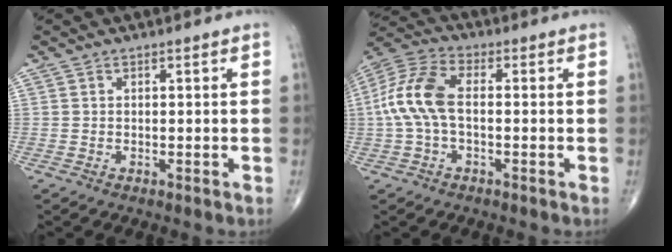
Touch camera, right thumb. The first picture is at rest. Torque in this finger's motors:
{"motor_torque": [0.91, 1.86, 0.55, -0.24, 0.13]}